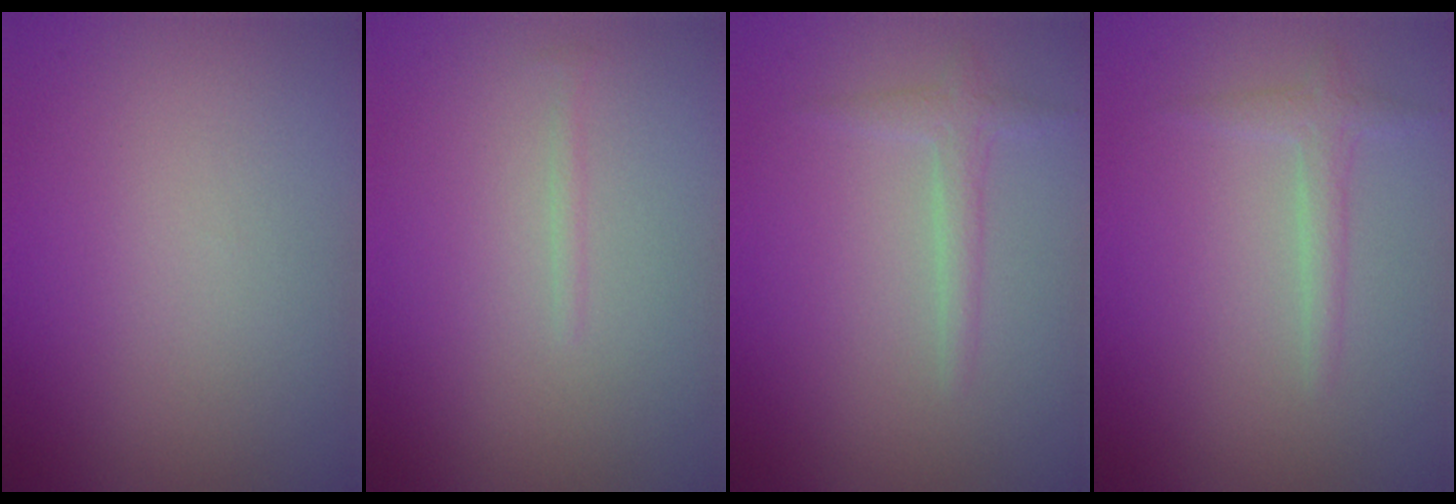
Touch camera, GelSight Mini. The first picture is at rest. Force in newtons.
{"total": 0.5, "press": 0.5, "slide": 0.0}
{"total": 1.5, "press": 1.5, "slide": 0.0}
{"total": 1.5, "press": 1.5, "slide": 0.0}